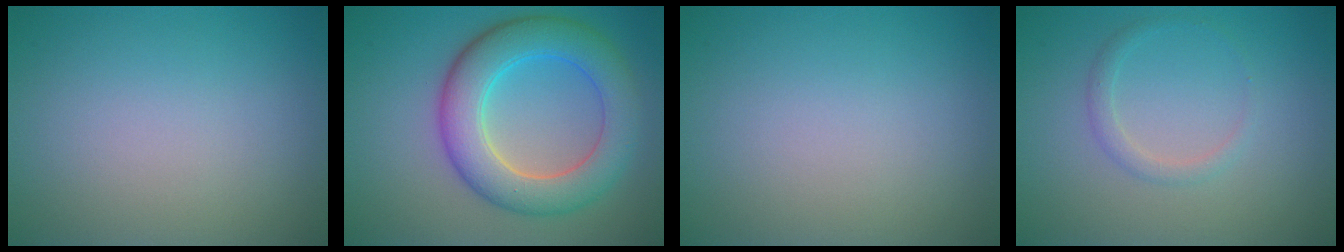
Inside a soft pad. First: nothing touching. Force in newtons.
{"total": 7.5, "press": 7.4, "slide": 0.5}
{"total": 0.0}
{"total": 1.3, "press": 1.3, "slide": 0.1}